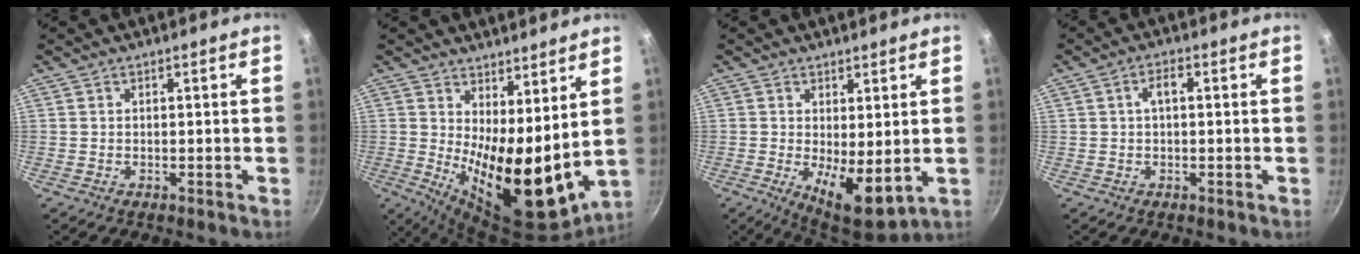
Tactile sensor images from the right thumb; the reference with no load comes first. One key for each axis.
{"total": 16.6, "fx": 3.4, "fy": 6.9, "fz": 14.7, "tx": -0.189, "ty": -0.045, "tz": 0.062}
{"total": 9.1, "fx": -0.2, "fy": 3.7, "fz": 8.3, "tx": -0.110, "ty": -0.023, "tz": 0.007}
{"total": 2.7, "fx": 0.3, "fy": 1.4, "fz": 2.3, "tx": -0.043, "ty": 0.015, "tz": 0.004}